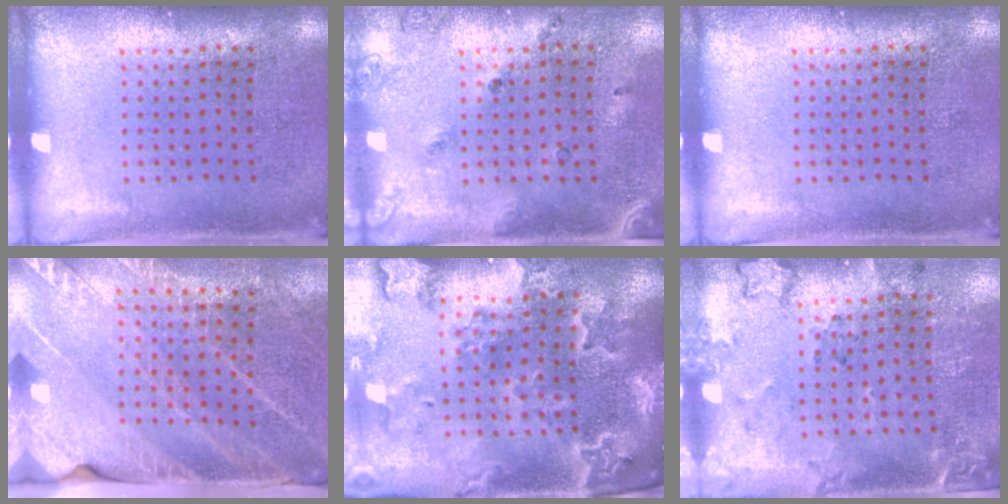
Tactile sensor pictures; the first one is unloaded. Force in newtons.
{"total": 1.5, "press": 1.1, "slide": 1.0}
{"total": 0.0}
{"total": 2.7, "press": 2.6, "slide": 0.7}
{"total": 3.1, "press": 2.8, "slide": 1.3}
{"total": 2.0, "press": 1.5, "slide": 1.4}